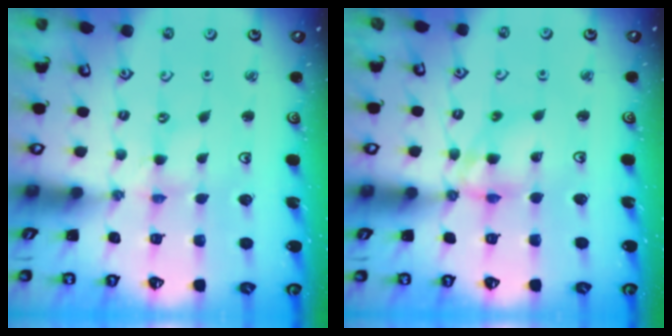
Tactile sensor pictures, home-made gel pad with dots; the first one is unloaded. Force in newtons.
{"total": 11.4, "press": 11.4, "slide": 1.1}